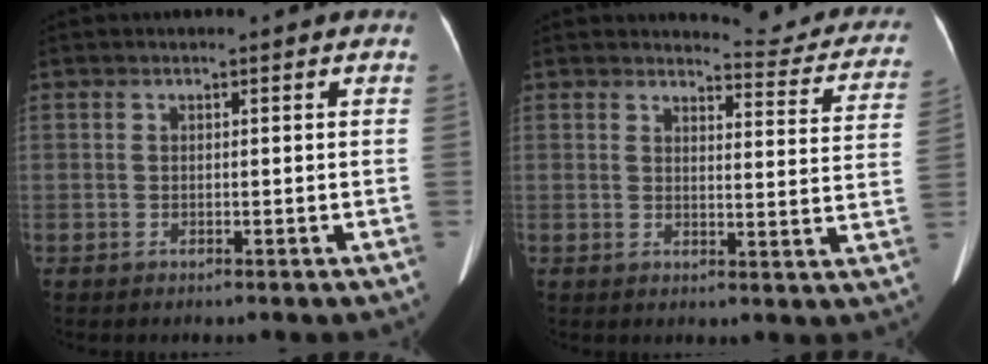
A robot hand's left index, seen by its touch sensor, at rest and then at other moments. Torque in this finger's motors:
{"motor_torque": [0.48, -0.68, -0.12, -0.02]}